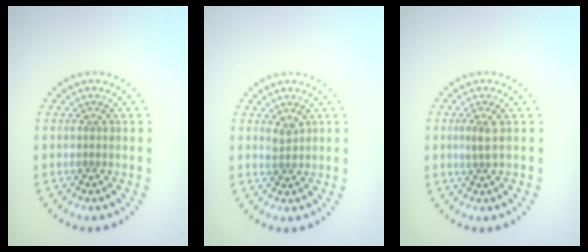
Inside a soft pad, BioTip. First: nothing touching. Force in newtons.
{"total": 1.0, "press": 0.9, "slide": 0.6}
{"total": 1.3, "press": 1.0, "slide": 0.8}